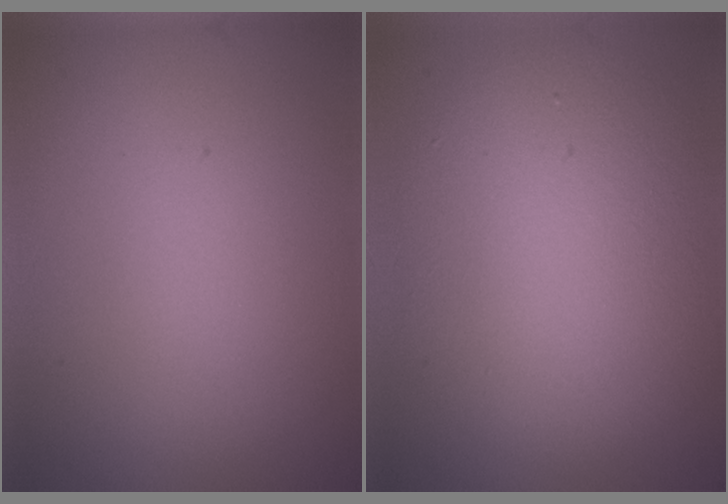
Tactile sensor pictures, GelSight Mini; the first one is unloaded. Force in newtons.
{"total": 9.0, "press": 9.0, "slide": 0.2}